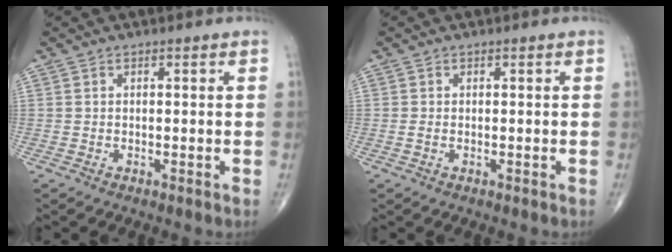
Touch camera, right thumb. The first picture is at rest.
{"total": 0.6, "force": [-0.1, 0.3, 0.5], "torque": [-0.011, 0.002, -0.002]}